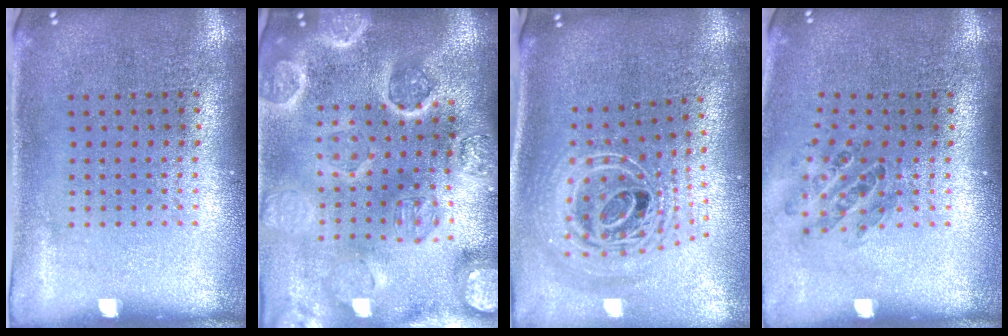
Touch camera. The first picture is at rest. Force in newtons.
{"total": 4.9, "press": 4.3, "slide": 2.3}
{"total": 2.7, "press": 1.8, "slide": 2.0}
{"total": 0.9, "press": 0.8, "slide": 0.1}